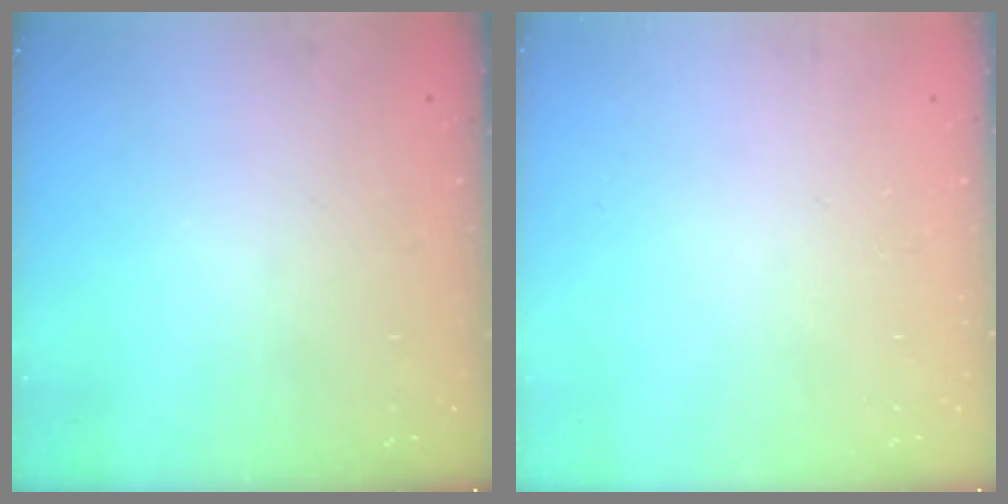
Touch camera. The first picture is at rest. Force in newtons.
{"total": 0.0}